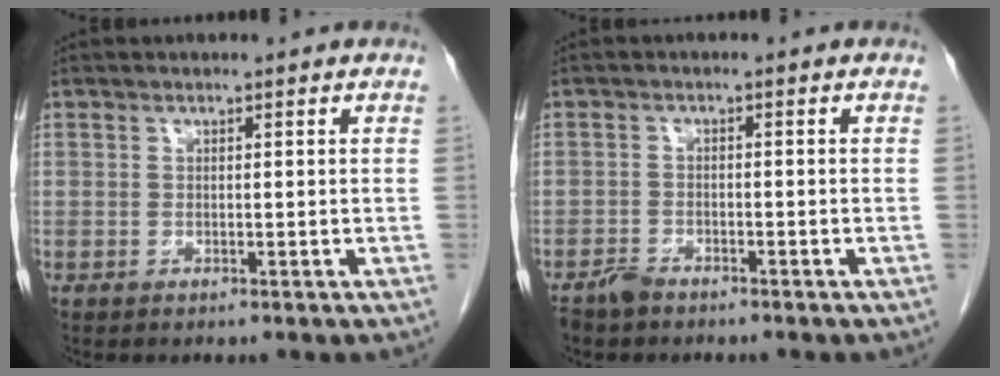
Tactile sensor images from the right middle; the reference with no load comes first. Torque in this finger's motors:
{"motor_torque": [0.08, 0.03, 0.00, 0.00]}